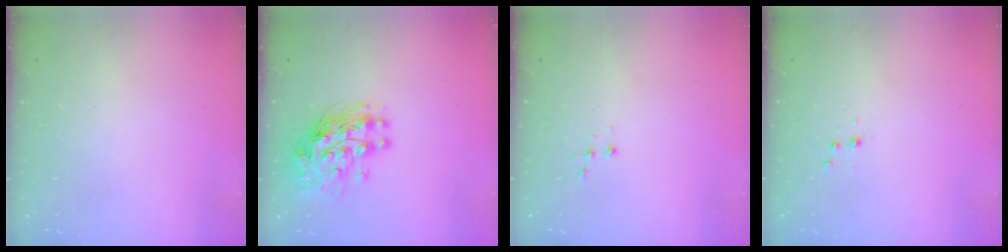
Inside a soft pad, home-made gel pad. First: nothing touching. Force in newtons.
{"total": 11.2, "press": 11.2, "slide": 0.9}
{"total": 2.7, "press": 2.7, "slide": 0.5}
{"total": 2.5, "press": 2.4, "slide": 0.5}